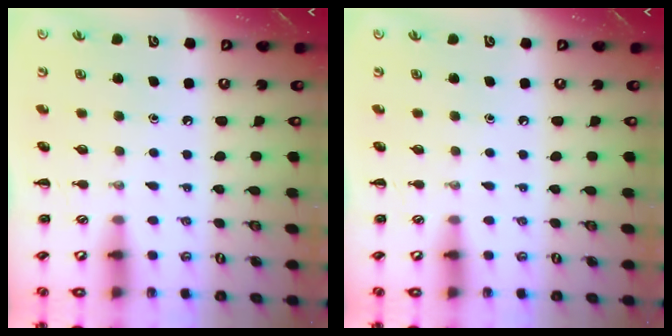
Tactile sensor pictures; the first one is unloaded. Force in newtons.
{"total": 0.0}